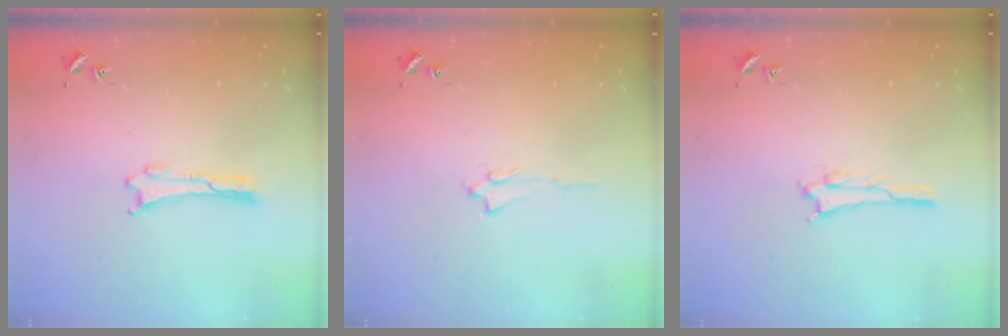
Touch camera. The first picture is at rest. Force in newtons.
{"total": 1.7, "press": 1.6, "slide": 0.2}
{"total": 1.7, "press": 1.7, "slide": 0.2}